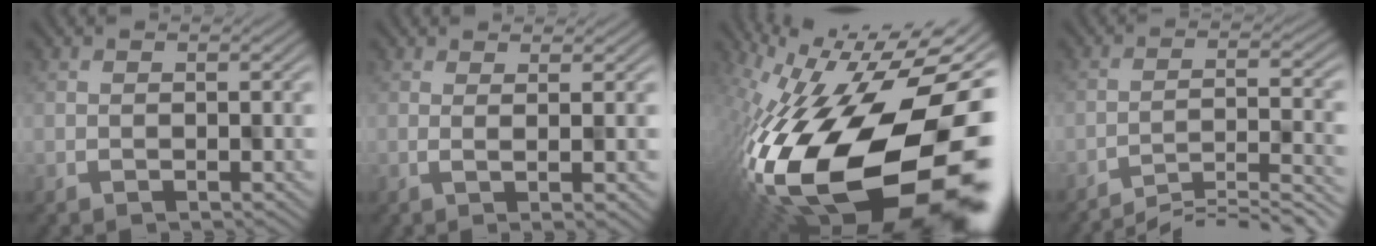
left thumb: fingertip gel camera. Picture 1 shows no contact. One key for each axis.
{"total": 3.1, "fx": 0.4, "fy": 0.6, "fz": 3.1, "tx": -0.034, "ty": 0.004, "tz": 0.004}
{"total": 20.9, "fx": -4.9, "fy": 9.8, "fz": 17.9, "tx": -0.353, "ty": -0.046, "tz": -0.078}
{"total": 8.7, "fx": -7.2, "fy": 1.5, "fz": 4.6, "tx": -0.075, "ty": 0.008, "tz": -0.105}